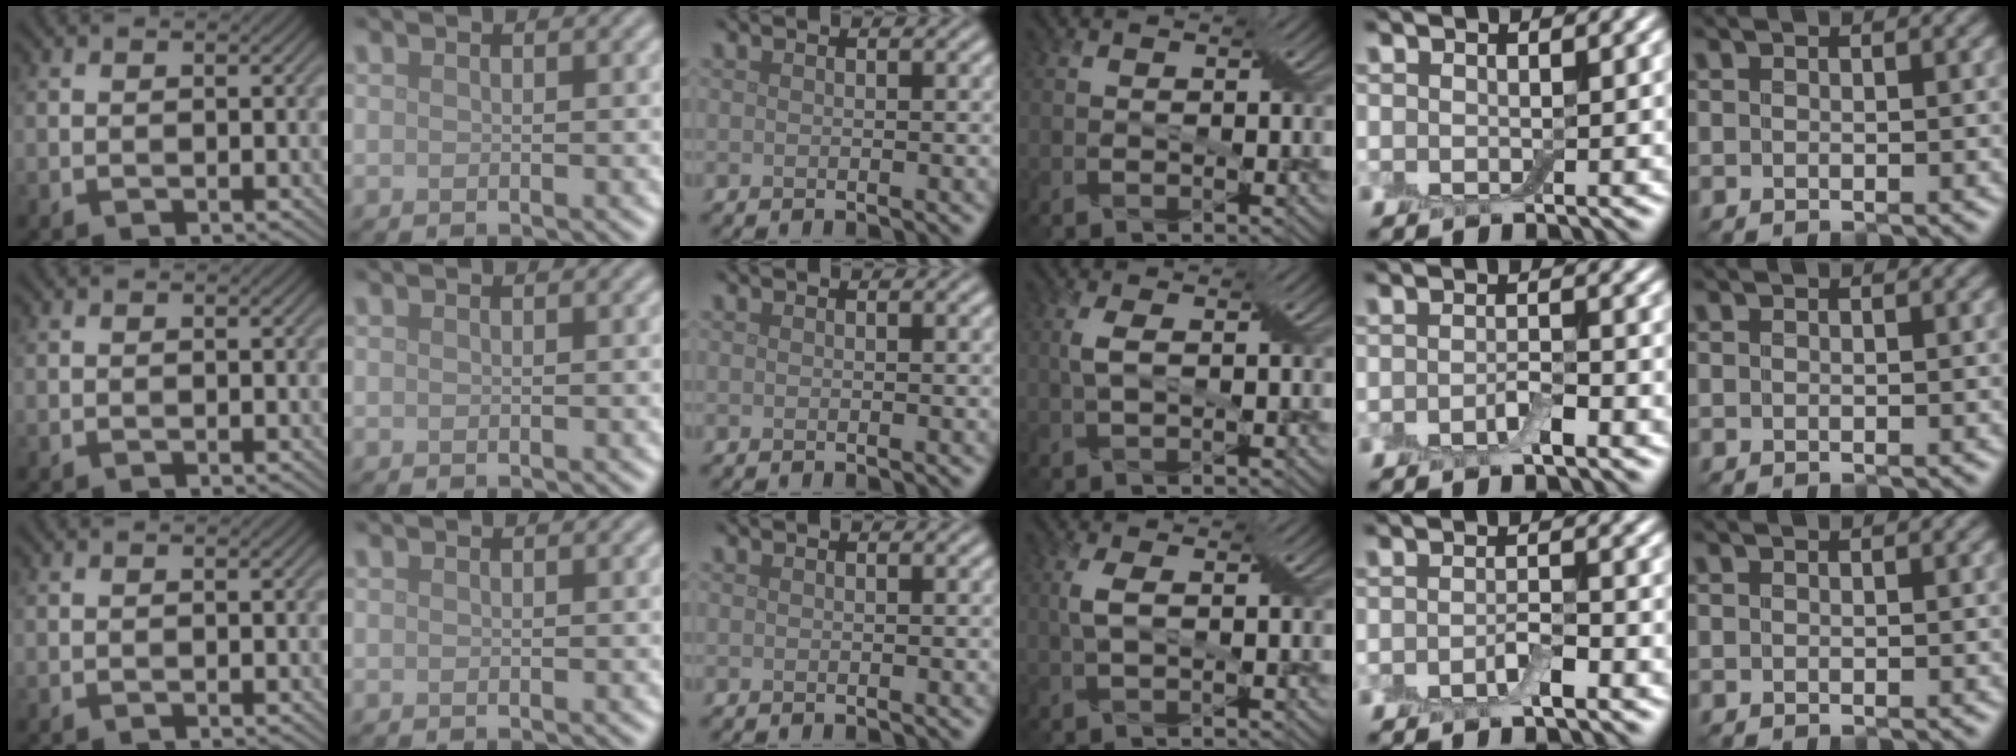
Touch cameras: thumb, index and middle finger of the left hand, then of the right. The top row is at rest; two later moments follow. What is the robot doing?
{"motion": "shake", "object": "box of matches"}